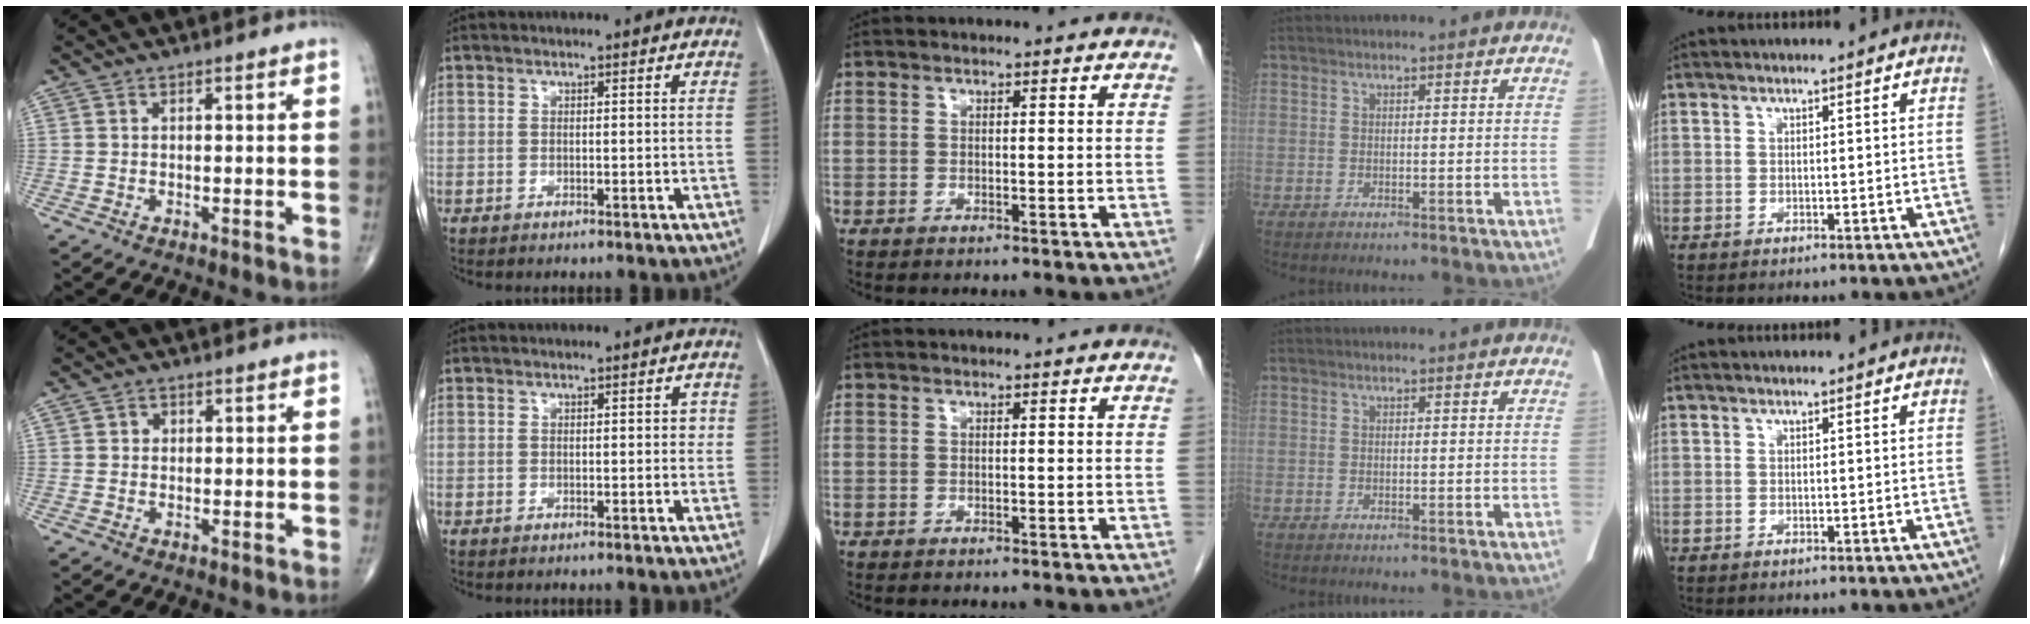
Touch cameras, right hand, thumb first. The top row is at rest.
{"thumb": {"total": 1.0, "force": [0.1, 1.0, 0.3], "torque": [0.004, 0.001, -0.001]}, "index": {"total": 1.1, "force": [0.1, 0.7, 0.9], "torque": [-0.007, 0.005, 0.001]}}